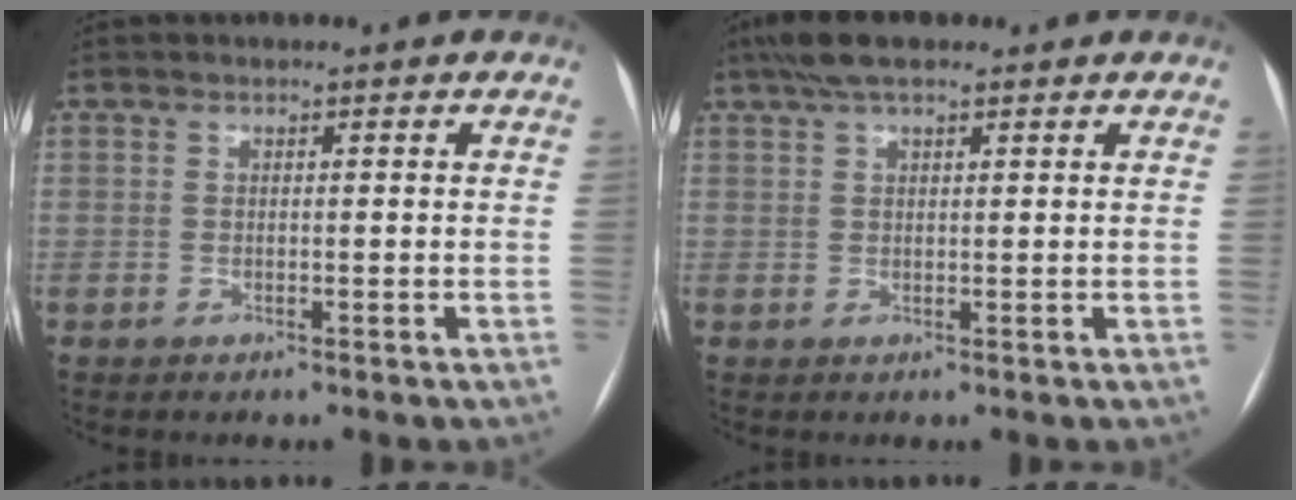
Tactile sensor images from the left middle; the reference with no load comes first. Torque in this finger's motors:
{"motor_torque": [0.60, -0.63, 0.27, 0.03]}